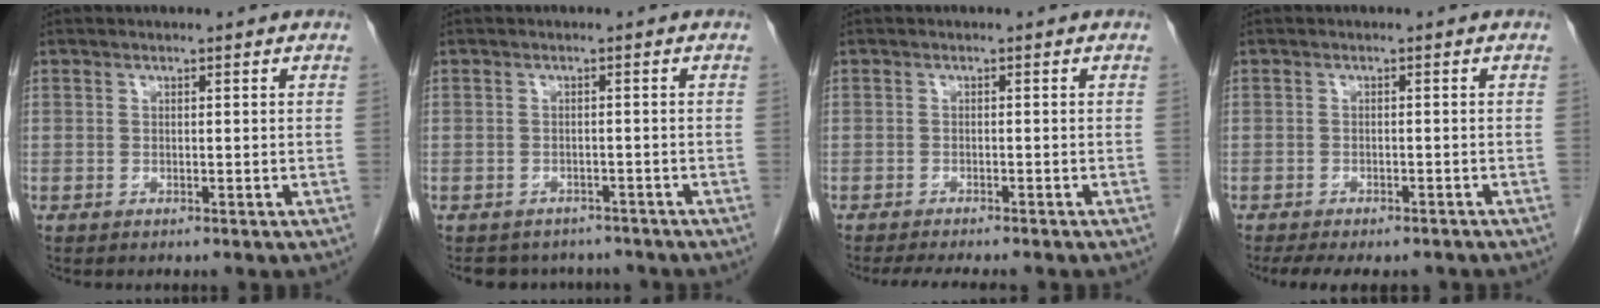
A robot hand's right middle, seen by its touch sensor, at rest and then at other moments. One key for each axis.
{"total": 6.2, "fx": -5.5, "fy": 2.8, "fz": 0.4, "tx": 0.002, "ty": 0.009, "tz": -0.064}
{"total": 7.5, "fx": -6.5, "fy": 1.4, "fz": 3.5, "tx": -0.045, "ty": -0.009, "tz": -0.090}
{"total": 9.6, "fx": -7.9, "fy": 3.4, "fz": 4.3, "tx": -0.070, "ty": -0.005, "tz": -0.102}